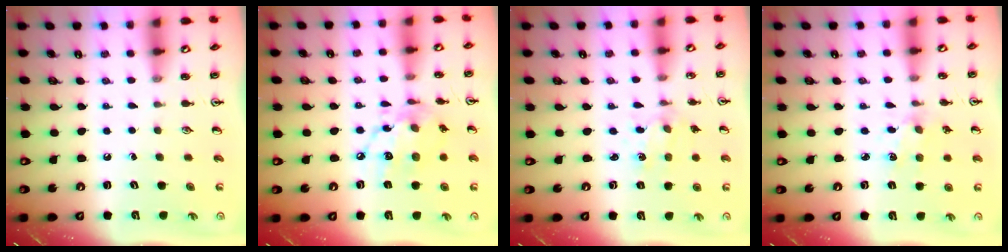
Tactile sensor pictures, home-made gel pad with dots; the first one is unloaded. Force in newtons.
{"total": 14.0, "press": 14.0, "slide": 1.2}
{"total": 1.6, "press": 1.6, "slide": 0.3}
{"total": 2.5, "press": 2.5, "slide": 0.2}